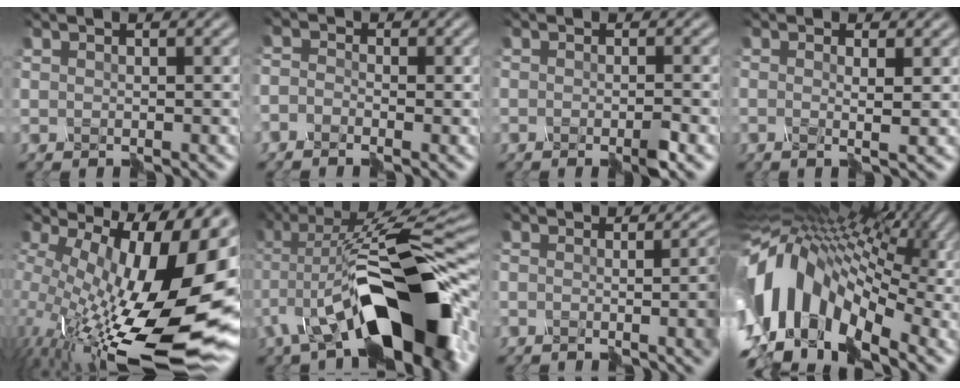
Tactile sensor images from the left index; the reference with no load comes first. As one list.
[{"total": 2.5, "force": [-2.2, 1.0, -0.3], "torque": [0.010, 0.004, -0.042]}, {"total": 1.8, "force": [-1.5, -0.6, 0.8], "torque": [-0.025, -0.009, -0.024]}, {"total": 1.2, "force": [0.0, -0.8, 0.9], "torque": [-0.019, 0.000, 0.000]}, {"total": 17.3, "force": [-0.2, 6.1, 16.2], "torque": [-0.241, -0.021, 0.005]}, {"total": 13.3, "force": [-3.7, 4.8, 11.9], "torque": [-0.192, 0.020, -0.065]}, {"total": 9.0, "force": [-2.2, 3.9, 7.8], "torque": [-0.063, -0.005, -0.029]}, {"total": 12.7, "force": [-1.8, 7.4, 10.2], "torque": [-0.206, 0.024, -0.035]}]